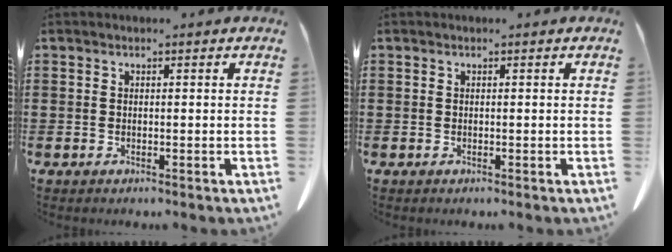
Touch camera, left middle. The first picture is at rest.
{"total": 0.0}